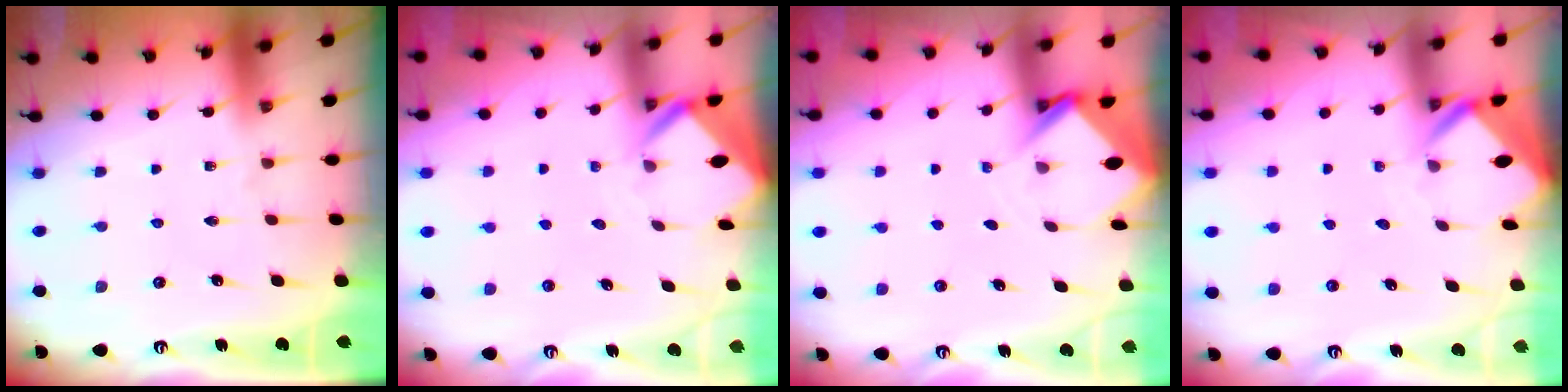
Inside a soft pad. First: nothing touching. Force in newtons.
{"total": 2.7, "press": 2.7, "slide": 0.2}
{"total": 2.9, "press": 2.9, "slide": 0.2}
{"total": 2.9, "press": 2.9, "slide": 0.2}